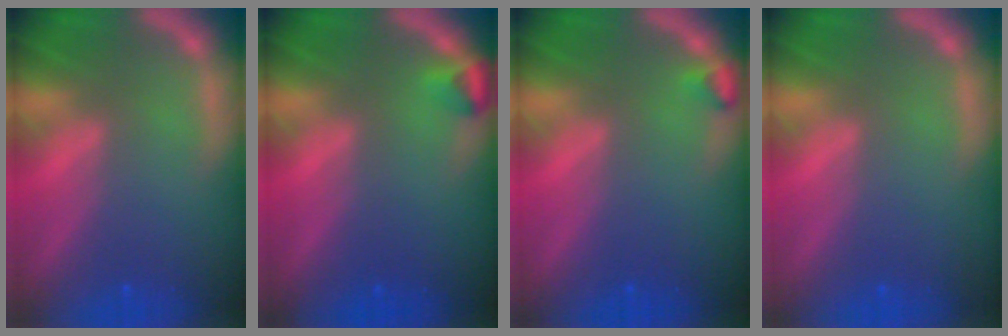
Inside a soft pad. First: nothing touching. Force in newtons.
{"total": 1.5}
{"total": 0.9}
{"total": 0.0}